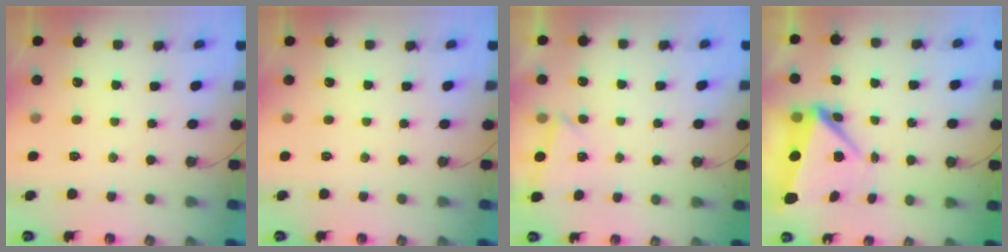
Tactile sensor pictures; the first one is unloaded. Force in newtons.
{"total": 0.0}
{"total": 2.4, "press": 2.1, "slide": 1.1}
{"total": 6.6, "press": 6.6, "slide": 0.5}